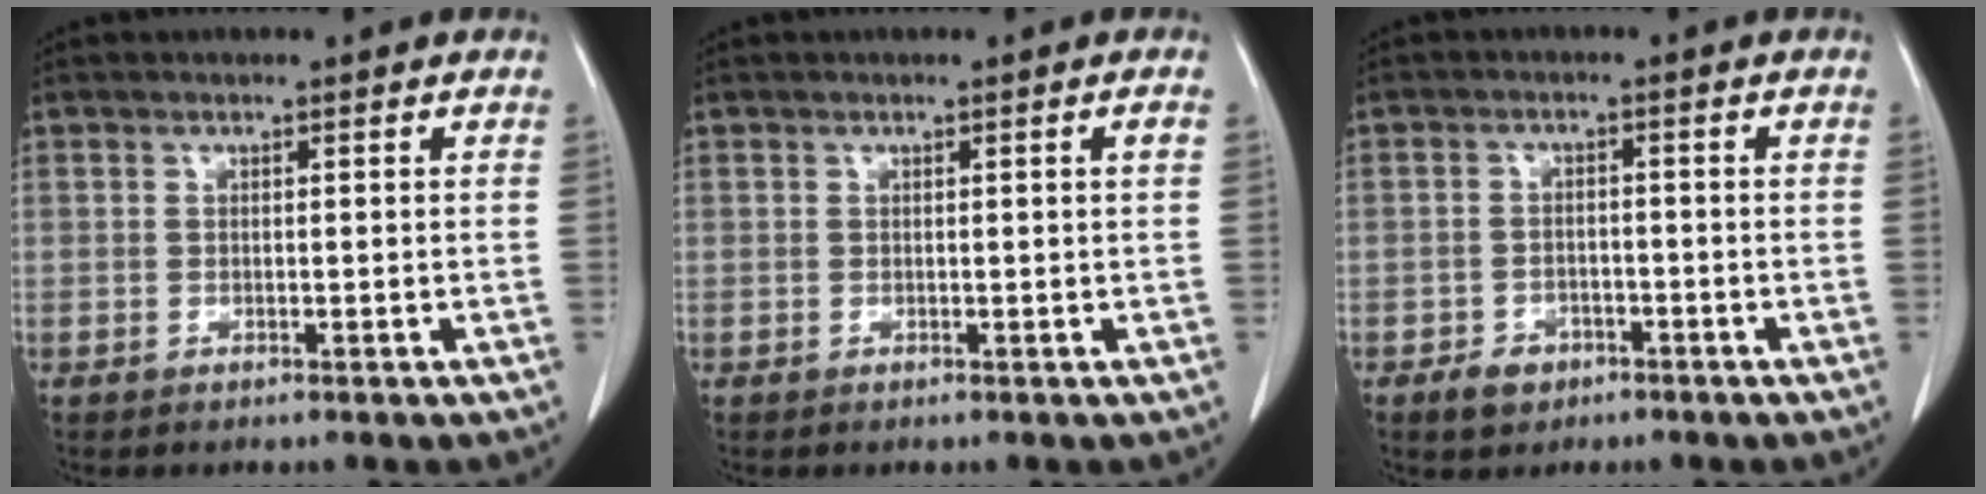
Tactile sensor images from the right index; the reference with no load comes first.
{"total": 0.7, "force": [0.1, -0.2, 0.7], "torque": [-0.010, 0.000, 0.003]}
{"total": 3.4, "force": [-2.0, 2.4, 1.1], "torque": [-0.015, 0.006, -0.025]}